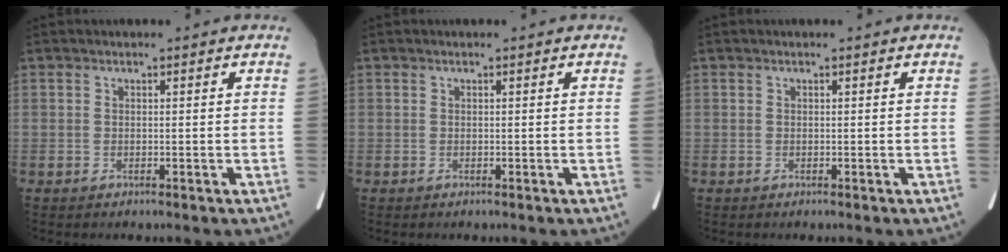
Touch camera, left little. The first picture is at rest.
{"total": 0.0}
{"total": 0.0}